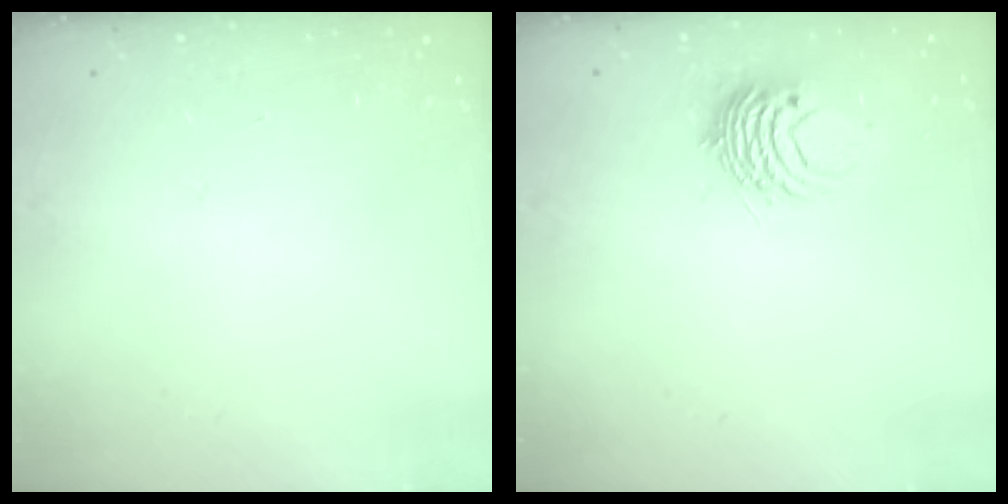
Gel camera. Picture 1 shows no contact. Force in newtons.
{"total": 7.0, "press": 7.0, "slide": 0.8}